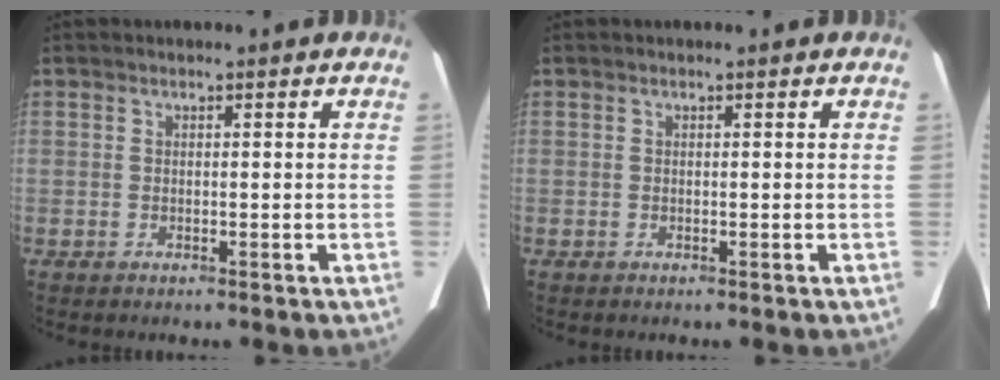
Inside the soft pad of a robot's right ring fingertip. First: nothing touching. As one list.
[{"total": 0.0}]